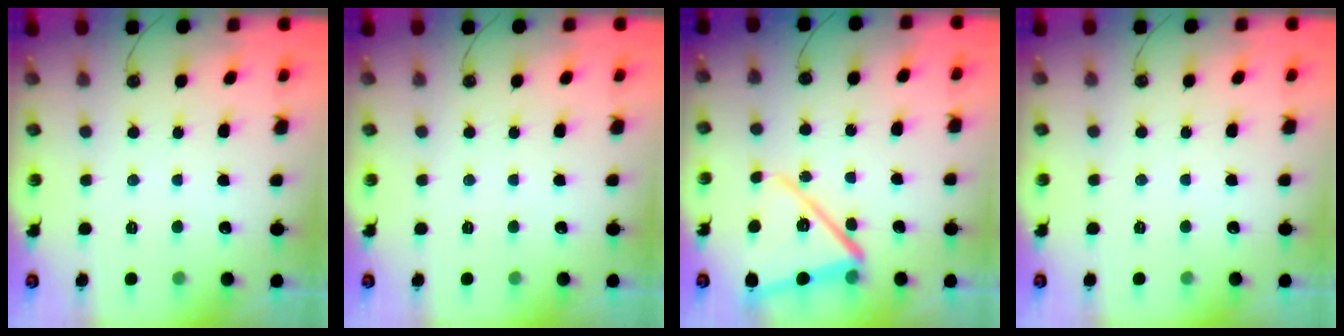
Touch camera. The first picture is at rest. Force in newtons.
{"total": 0.0}
{"total": 14.9, "press": 14.8, "slide": 1.2}
{"total": 1.7, "press": 0.9, "slide": 1.5}